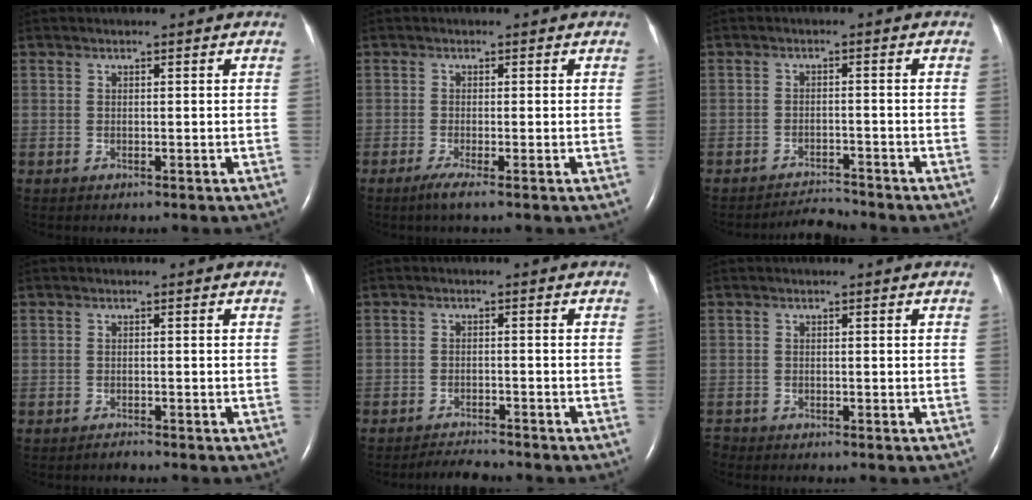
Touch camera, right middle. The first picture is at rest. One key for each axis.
{"total": 2.0, "fx": -1.2, "fy": -0.3, "fz": 1.6, "tx": -0.035, "ty": -0.009, "tz": -0.028}
{"total": 3.1, "fx": -3.0, "fy": -0.4, "fz": -0.3, "tx": -0.001, "ty": -0.016, "tz": -0.047}
{"total": 0.7, "fx": -0.7, "fy": -0.1, "fz": 0.1, "tx": -0.003, "ty": -0.002, "tz": -0.011}
{"total": 3.0, "fx": -3.0, "fy": -0.1, "fz": 0.3, "tx": -0.012, "ty": -0.016, "tz": -0.050}
{"total": 0.8, "fx": -0.7, "fy": 0.0, "fz": -0.1, "tx": 0.001, "ty": -0.005, "tz": -0.014}